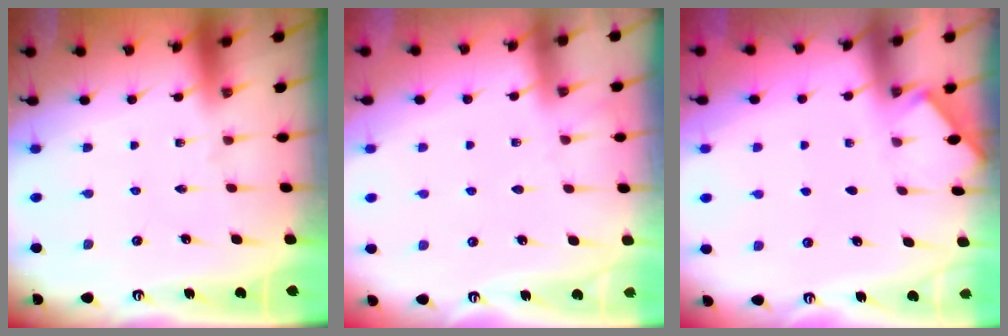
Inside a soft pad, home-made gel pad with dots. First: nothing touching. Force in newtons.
{"total": 4.9, "press": 4.9, "slide": 0.7}
{"total": 2.0, "press": 2.0, "slide": 0.3}